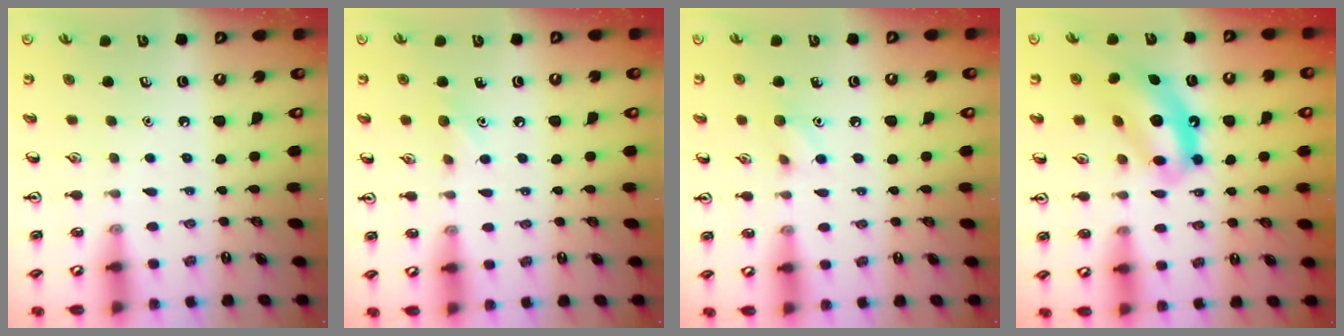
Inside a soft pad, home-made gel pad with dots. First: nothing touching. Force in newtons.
{"total": 5.6, "press": 5.3, "slide": 1.8}
{"total": 6.6, "press": 6.4, "slide": 1.9}
{"total": 10.0, "press": 9.5, "slide": 3.1}